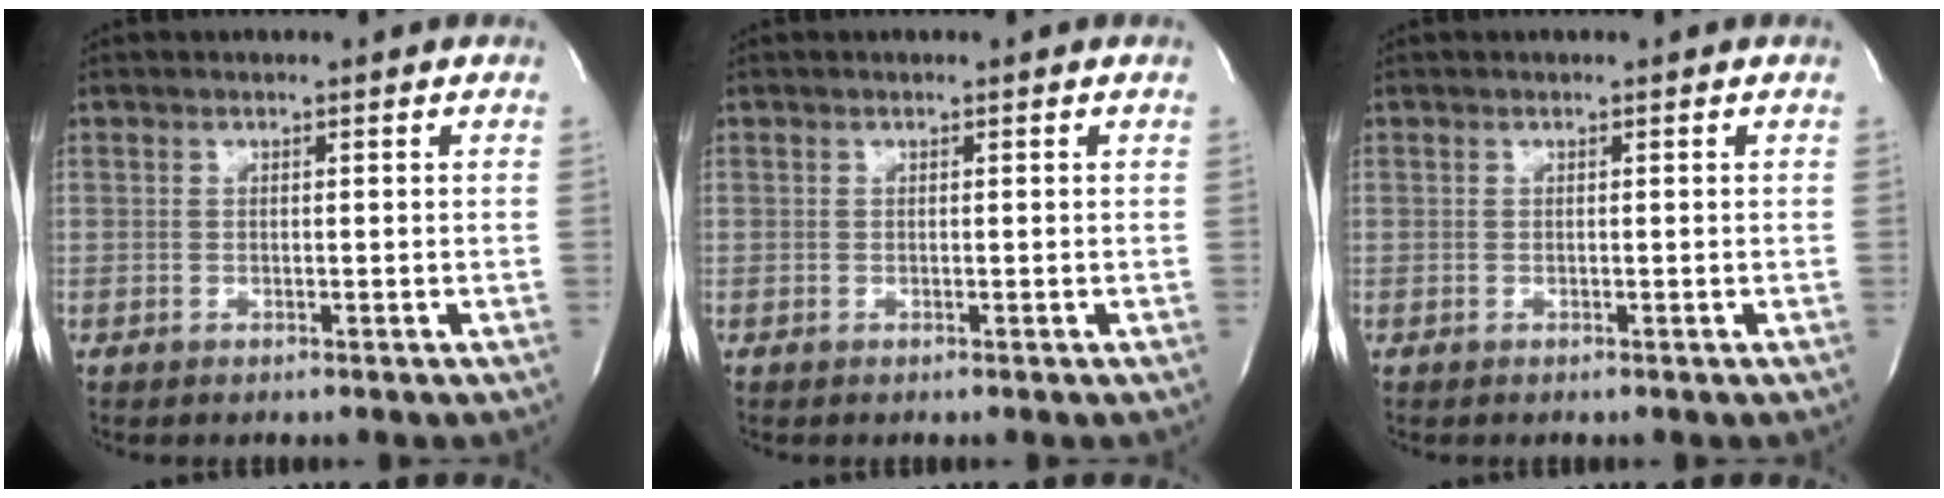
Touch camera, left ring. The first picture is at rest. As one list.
[{"total": 0.0}, {"total": 0.0}]